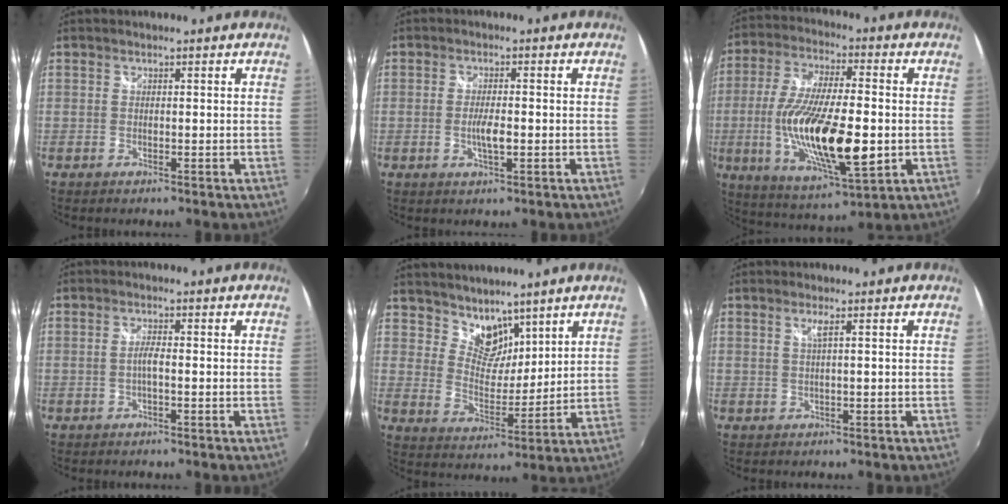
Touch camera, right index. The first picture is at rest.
{"total": 3.3, "force": [-0.8, 0.8, 3.1], "torque": [-0.058, -0.005, -0.014]}
{"total": 20.4, "force": [-3.1, 6.3, 19.2], "torque": [-0.376, -0.023, -0.048]}
{"total": 1.8, "force": [-0.5, 0.2, 1.7], "torque": [-0.033, 0.002, -0.011]}
{"total": 8.2, "force": [6.4, 4.4, 2.4], "torque": [-0.028, 0.000, 0.120]}
{"total": 1.3, "force": [0.5, -0.4, 1.2], "torque": [-0.021, -0.002, 0.007]}